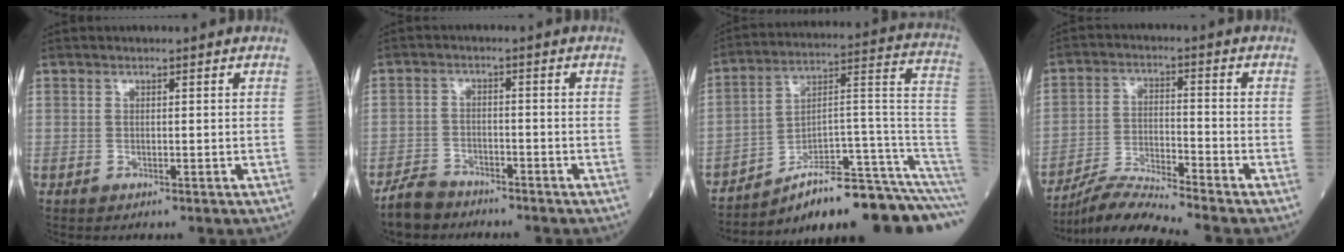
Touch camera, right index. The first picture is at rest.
{"total": 4.7, "force": [-4.3, 1.6, 0.7], "torque": [-0.020, -0.006, -0.083]}
{"total": 18.8, "force": [-15.0, 2.1, 11.1], "torque": [-0.091, 0.068, -0.220]}
{"total": 8.0, "force": [-7.6, -2.1, 1.6], "torque": [-0.034, -0.015, -0.144]}